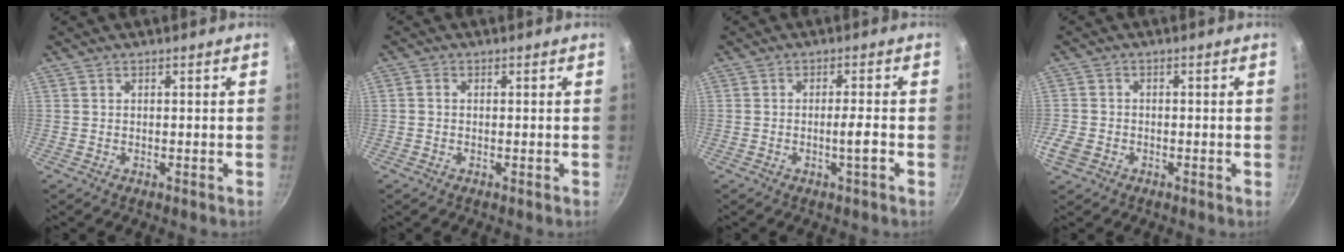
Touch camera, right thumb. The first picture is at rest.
{"total": 1.0, "force": [-0.2, 0.8, 0.5], "torque": [-0.010, 0.005, -0.005]}
{"total": 3.1, "force": [-1.1, -0.1, 2.9], "torque": [-0.048, 0.009, -0.019]}
{"total": 5.6, "force": [-2.4, 4.2, 3.0], "torque": [-0.071, 0.007, -0.053]}